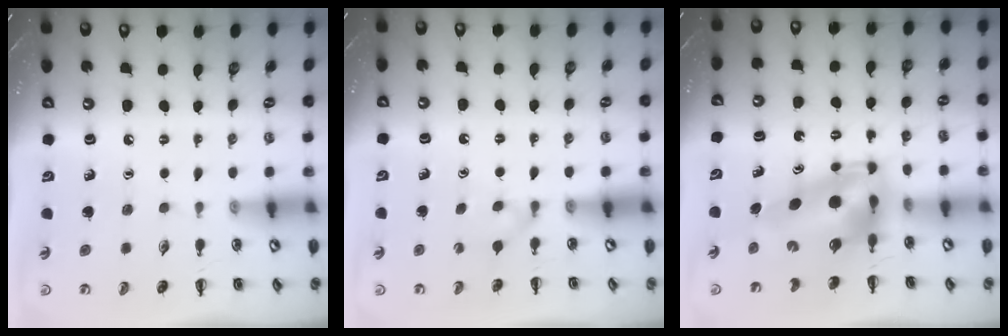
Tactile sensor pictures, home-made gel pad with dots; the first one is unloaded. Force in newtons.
{"total": 2.9, "press": 2.7, "slide": 1.2}
{"total": 8.9, "press": 8.5, "slide": 2.5}